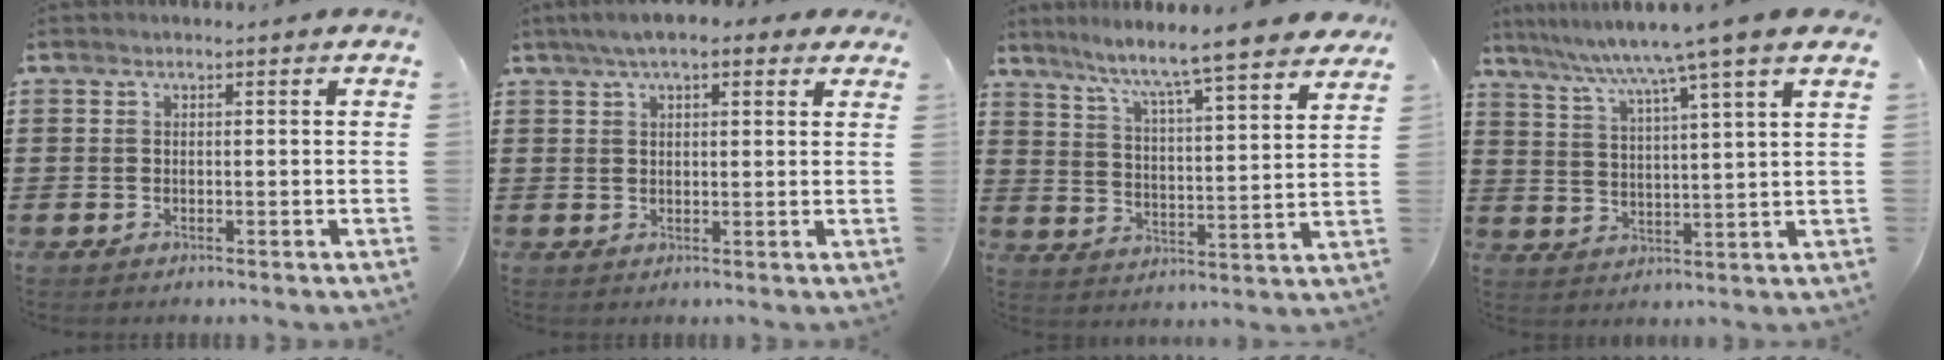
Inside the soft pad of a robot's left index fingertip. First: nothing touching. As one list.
[{"total": 4.7, "force": [3.4, 1.8, 2.8], "torque": [-0.064, 0.006, 0.060]}, {"total": 6.4, "force": [5.7, -0.8, 2.6], "torque": [-0.077, -0.049, 0.089]}, {"total": 7.1, "force": [5.6, -1.3, 4.2], "torque": [-0.102, -0.034, 0.088]}]